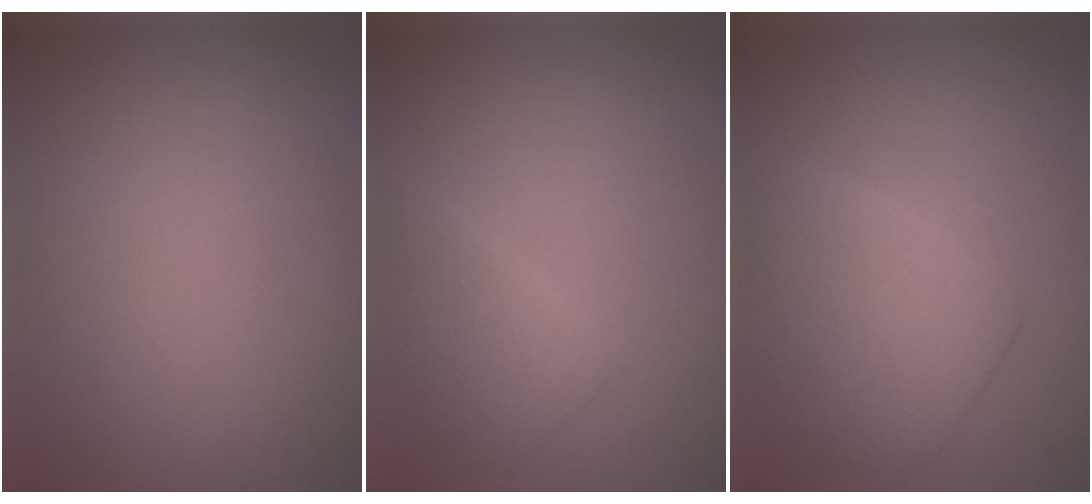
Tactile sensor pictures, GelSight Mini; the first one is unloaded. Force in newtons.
{"total": 2.4, "press": 2.4, "slide": 0.1}
{"total": 4.3, "press": 4.3, "slide": 0.2}